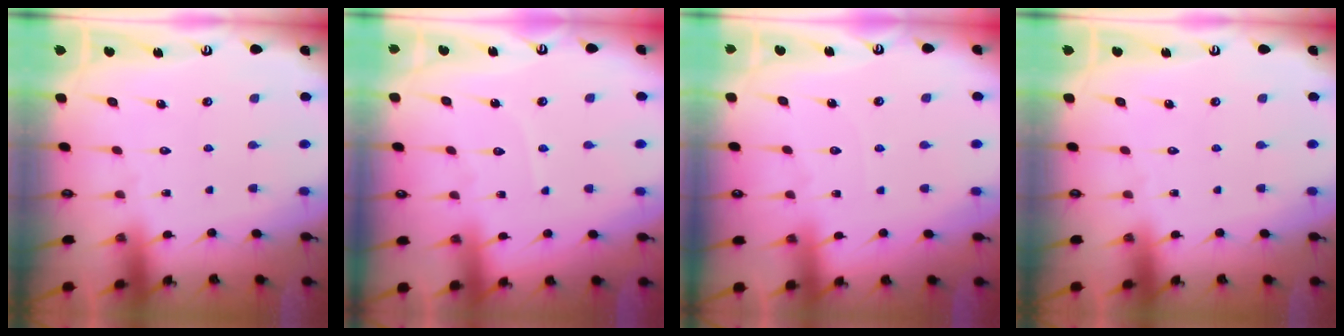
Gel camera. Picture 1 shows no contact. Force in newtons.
{"total": 3.7, "press": 3.7, "slide": 0.4}
{"total": 2.9, "press": 2.9, "slide": 0.4}
{"total": 0.0}